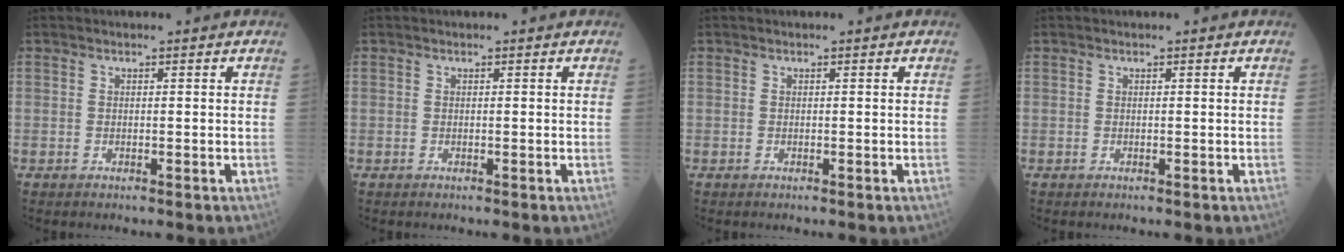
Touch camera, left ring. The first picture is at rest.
{"total": 0.0}
{"total": 0.0}
{"total": 0.0}